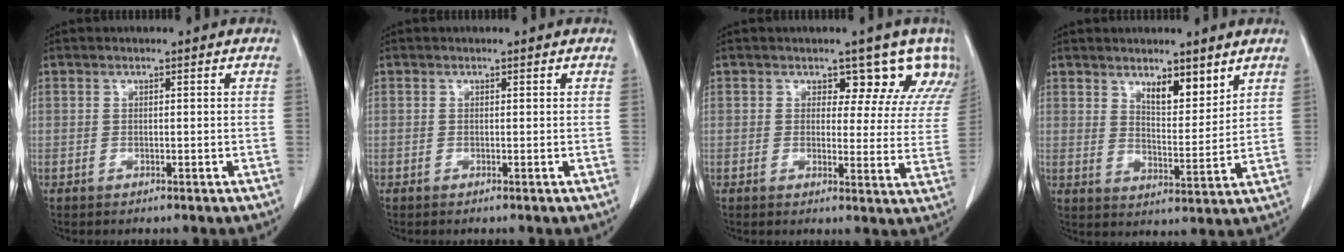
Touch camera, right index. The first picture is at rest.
{"total": 0.0}
{"total": 9.6, "force": [7.4, 5.1, 3.4], "torque": [-0.004, -0.010, 0.054]}
{"total": 6.0, "force": [4.3, 1.9, 3.8], "torque": [-0.064, -0.011, 0.074]}